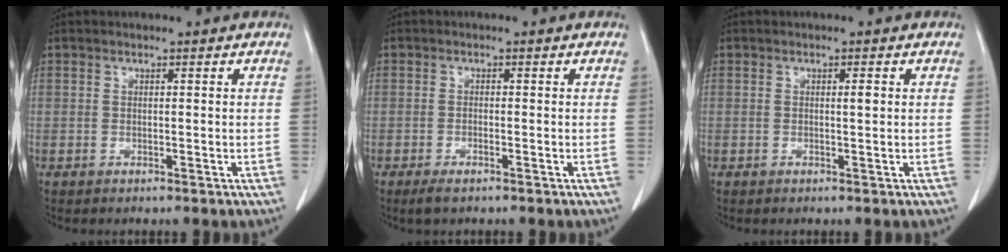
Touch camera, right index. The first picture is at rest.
{"total": 2.1, "force": [-1.4, 0.6, 1.5], "torque": [-0.030, -0.004, -0.022]}
{"total": 1.0, "force": [0.3, 0.1, 1.0], "torque": [-0.017, 0.000, 0.003]}